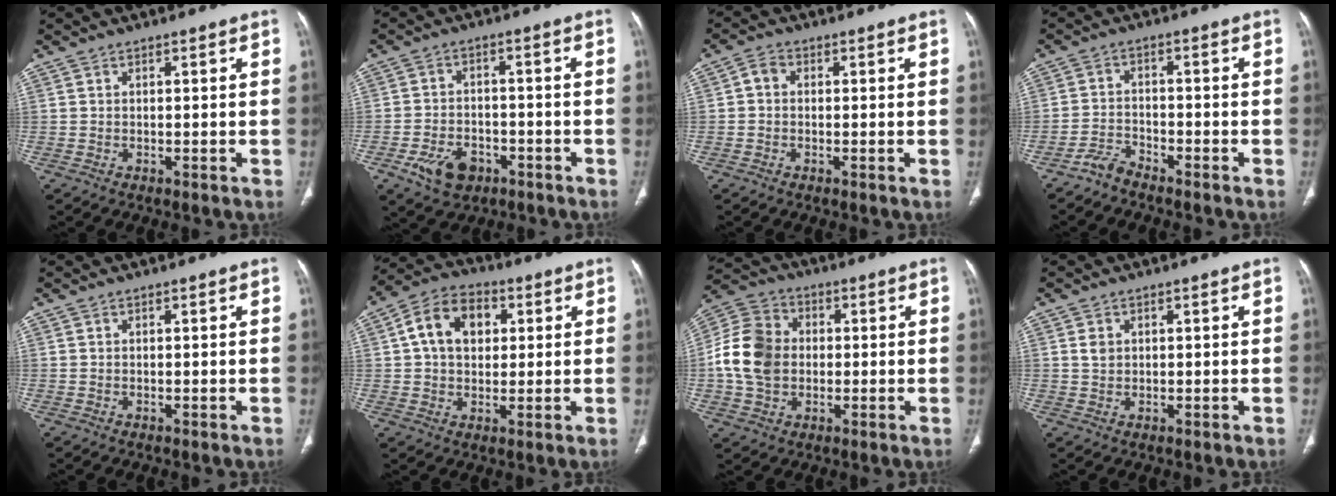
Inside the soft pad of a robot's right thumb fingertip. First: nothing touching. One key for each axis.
{"total": 7.6, "fx": -3.8, "fy": 5.2, "fz": 4.2, "tx": -0.062, "ty": 0.024, "tz": -0.059}
{"total": 2.4, "fx": 0.0, "fy": 1.9, "fz": 1.4, "tx": -0.020, "ty": 0.007, "tz": -0.008}
{"total": 3.1, "fx": -3.0, "fy": 0.8, "fz": 0.4, "tx": -0.009, "ty": 0.011, "tz": -0.060}
{"total": 0.0}
{"total": 11.4, "fx": 2.6, "fy": 8.2, "fz": 7.5, "tx": -0.105, "ty": 0.012, "tz": 0.037}
{"total": 12.9, "fx": -0.3, "fy": 10.3, "fz": 7.8, "tx": -0.137, "ty": 0.023, "tz": -0.010}
{"total": 1.7, "fx": 0.6, "fy": 1.4, "fz": 0.9, "tx": -0.013, "ty": -0.003, "tz": 0.013}